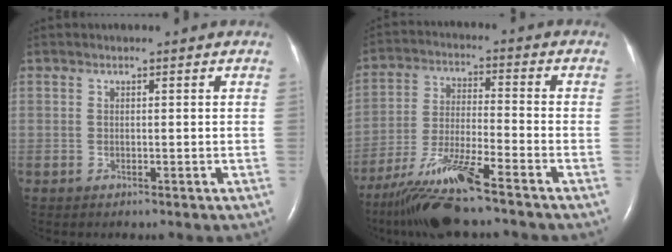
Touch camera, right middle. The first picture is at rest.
{"total": 12.0, "force": [-9.0, 0.2, 7.9], "torque": [-0.156, -0.026, -0.163]}